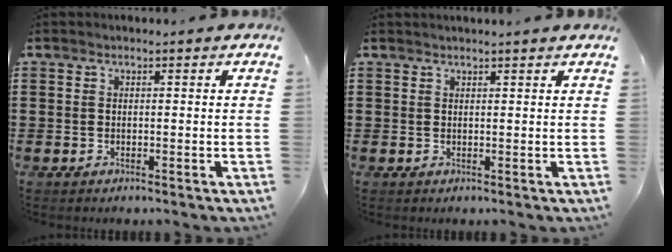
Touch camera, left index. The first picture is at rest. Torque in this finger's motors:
{"motor_torque": [1.07, -1.07, 0.26, 0.02]}